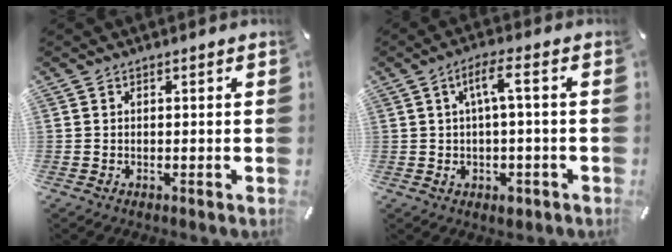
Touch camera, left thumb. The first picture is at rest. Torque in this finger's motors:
{"motor_torque": [-0.02, -0.09, 0.18, -0.10, 0.16]}